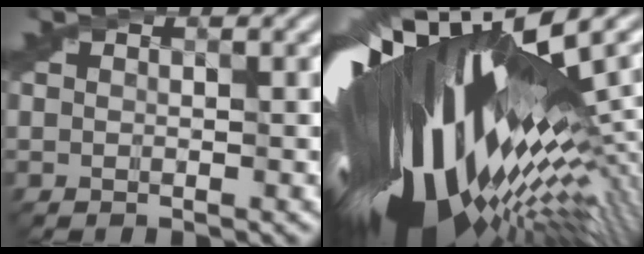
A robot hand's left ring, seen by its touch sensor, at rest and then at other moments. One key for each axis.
{"total": 20.1, "fx": 1.9, "fy": 7.3, "fz": 18.6, "tx": -0.329, "ty": -0.055, "tz": 0.046}